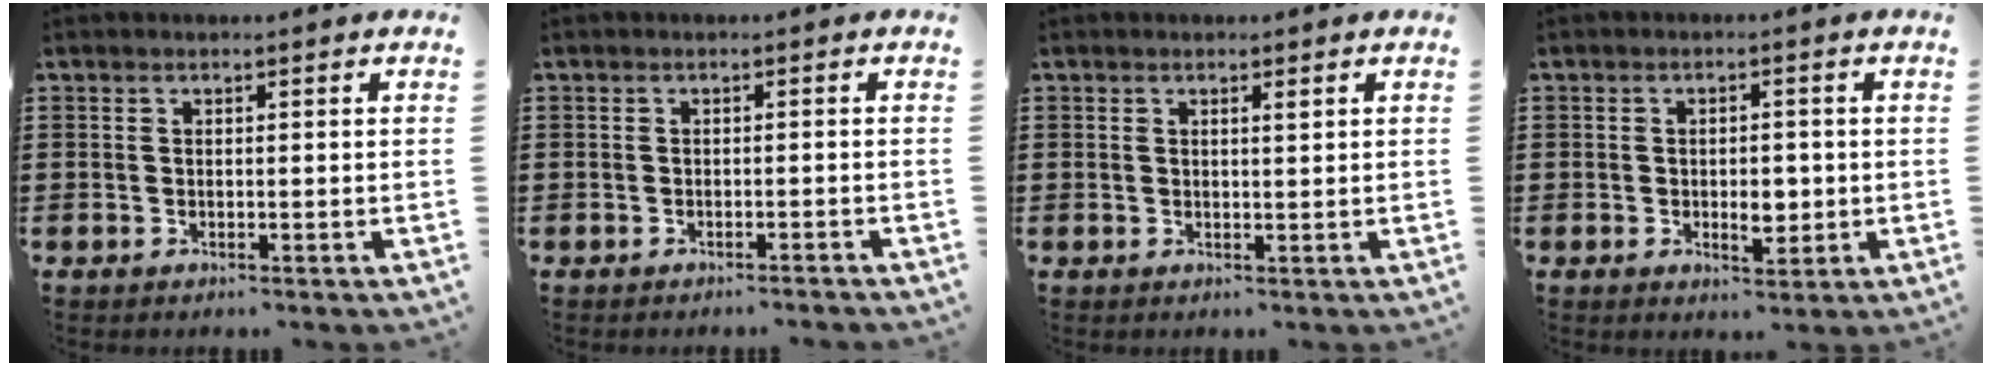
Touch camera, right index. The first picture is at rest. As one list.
[{"total": 0.9, "force": [-0.9, -0.1, 0.1], "torque": [-0.005, 0.000, -0.018]}, {"total": 0.9, "force": [0.4, 0.2, 0.8], "torque": [-0.015, 0.002, 0.007]}, {"total": 4.0, "force": [-0.6, 2.1, 3.3], "torque": [-0.053, 0.003, -0.013]}]